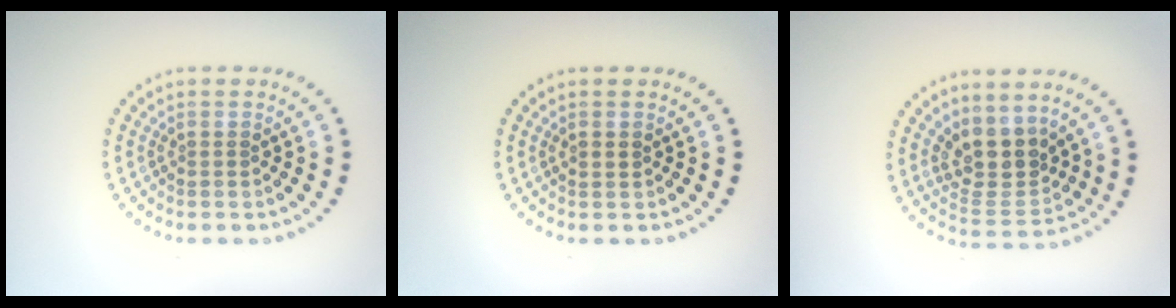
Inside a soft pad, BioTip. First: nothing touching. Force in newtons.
{"total": 1.1, "press": 1.1, "slide": 0.1}
{"total": 4.1, "press": 3.6, "slide": 2.0}